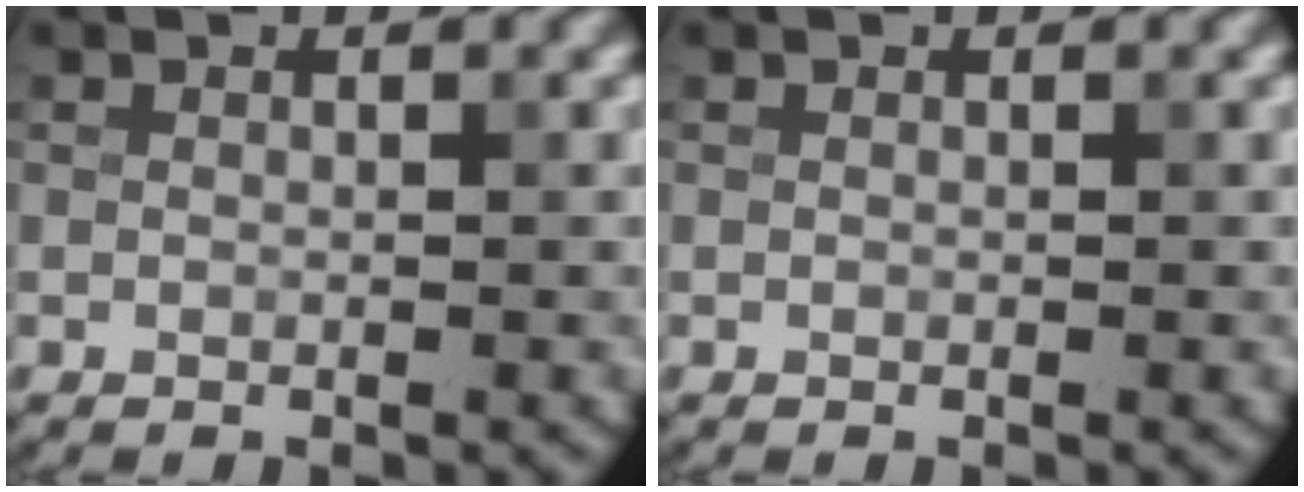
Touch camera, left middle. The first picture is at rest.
{"total": 0.0}